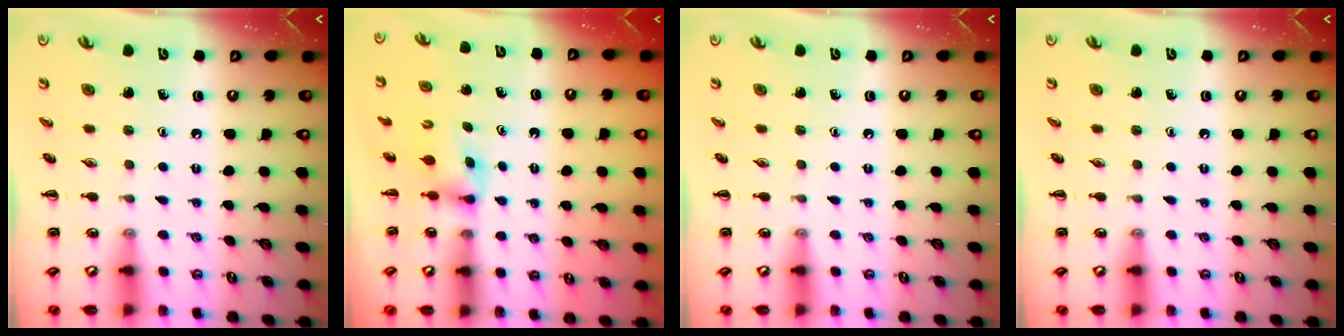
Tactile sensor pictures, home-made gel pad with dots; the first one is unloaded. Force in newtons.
{"total": 3.3, "press": 3.0, "slide": 1.2}
{"total": 0.0}
{"total": 0.0}